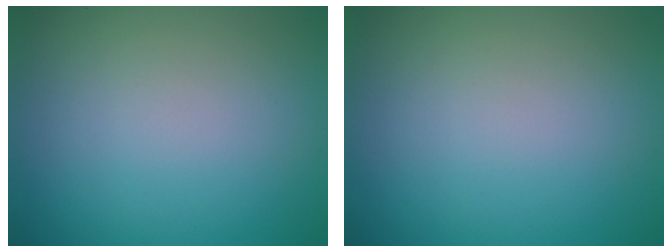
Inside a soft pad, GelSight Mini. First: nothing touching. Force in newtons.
{"total": 0.0}